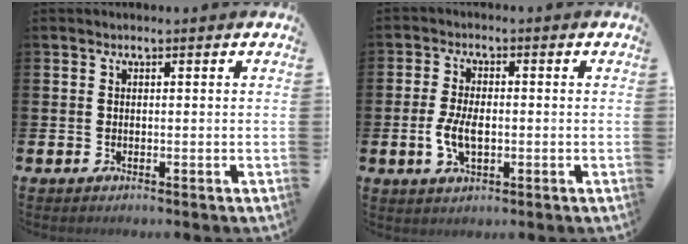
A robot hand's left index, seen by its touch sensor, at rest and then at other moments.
{"total": 4.6, "force": [-0.6, 2.5, 3.9], "torque": [-0.067, 0.000, -0.014]}